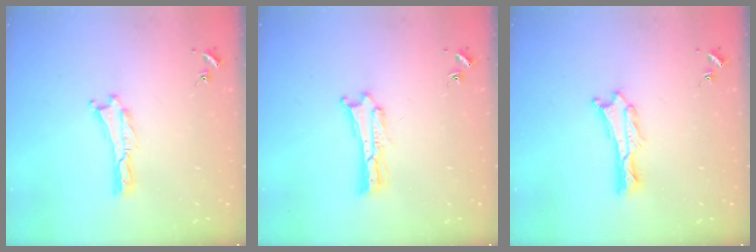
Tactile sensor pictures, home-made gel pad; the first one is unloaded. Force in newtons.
{"total": 0.9, "press": 0.9, "slide": 0.2}
{"total": 0.9, "press": 0.9, "slide": 0.2}